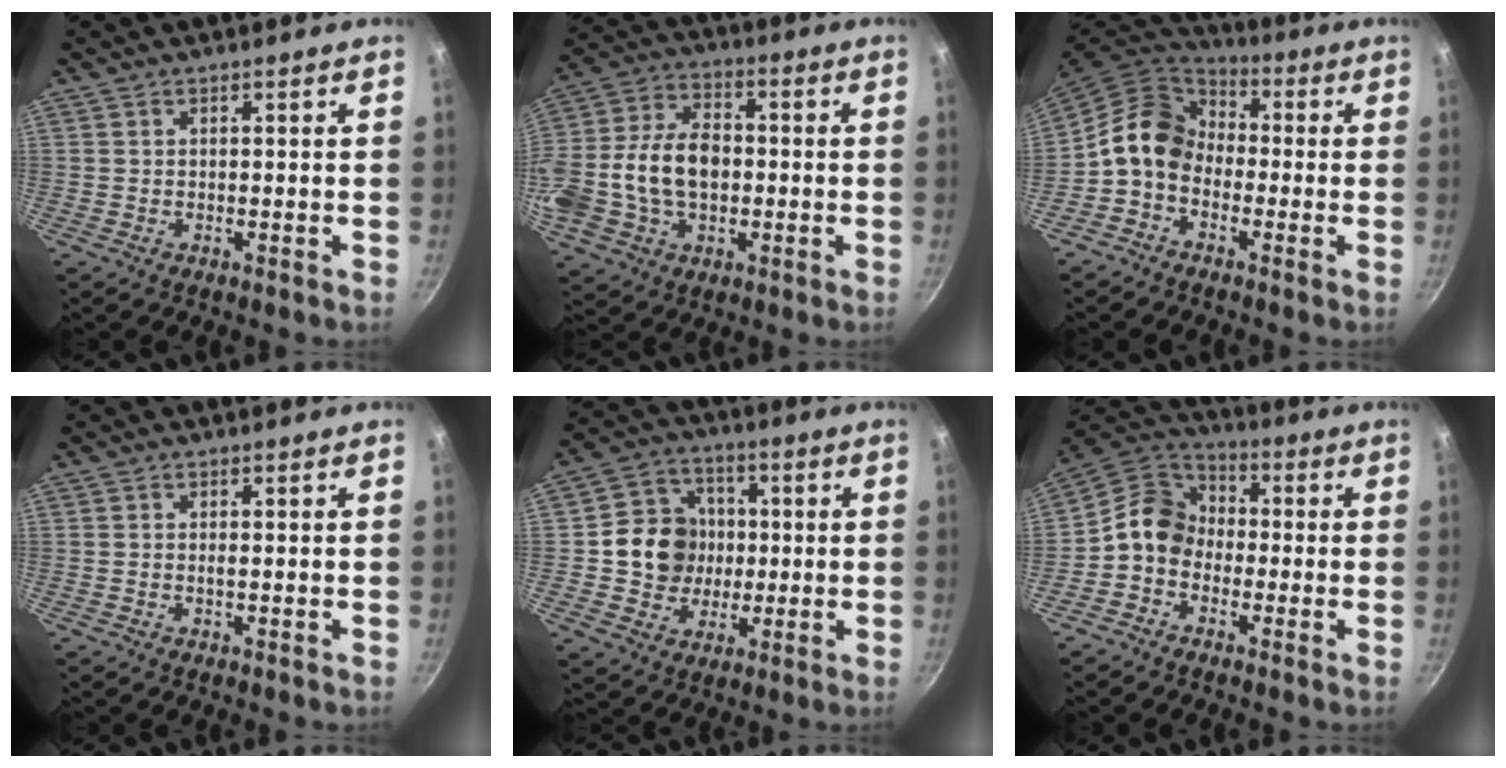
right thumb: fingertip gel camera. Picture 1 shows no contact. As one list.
[{"total": 18.3, "force": [-1.7, 12.6, 13.1], "torque": [-0.248, 0.034, -0.037]}, {"total": 11.9, "force": [-1.8, 9.4, 7.1], "torque": [-0.097, 0.045, -0.063]}, {"total": 0.6, "force": [-0.1, 0.2, 0.6], "torque": [-0.012, 0.000, -0.002]}, {"total": 12.3, "force": [0.2, 11.1, 5.2], "torque": [-0.050, 0.017, -0.003]}, {"total": 10.0, "force": [-1.8, 8.3, 5.2], "torque": [-0.063, 0.043, -0.062]}]